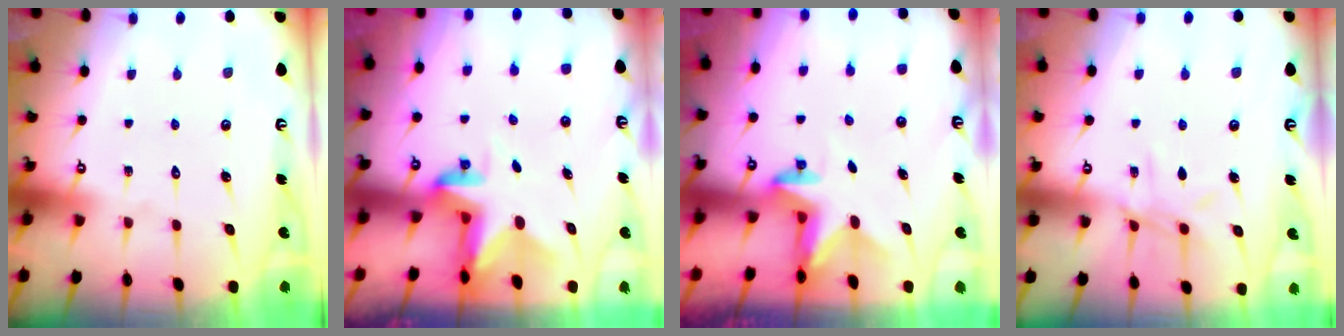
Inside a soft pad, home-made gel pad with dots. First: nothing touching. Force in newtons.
{"total": 3.1, "press": 3.1, "slide": 0.4}
{"total": 2.3, "press": 2.3, "slide": 0.4}
{"total": 7.6, "press": 7.5, "slide": 0.6}